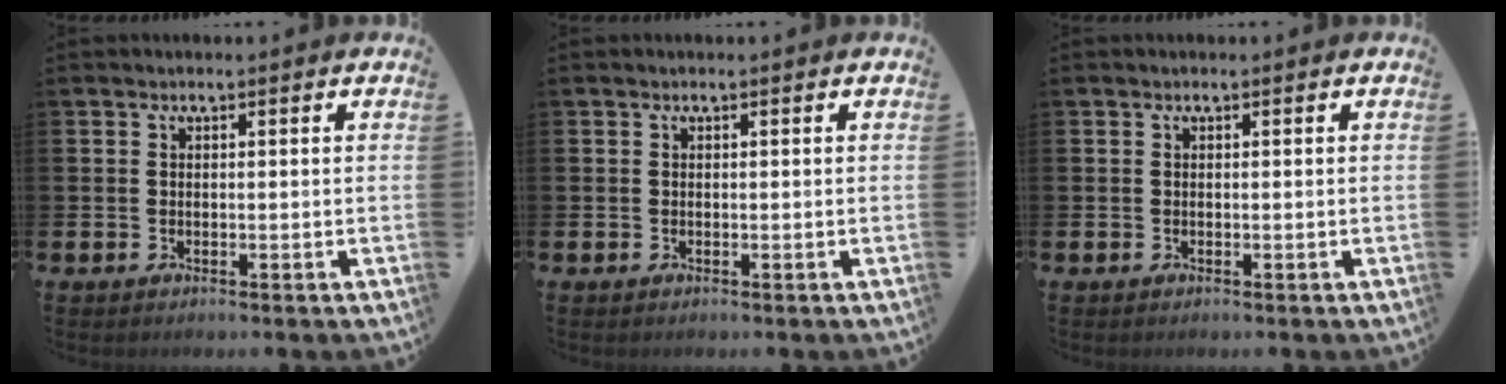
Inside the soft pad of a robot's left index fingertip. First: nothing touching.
{"total": 0.0}
{"total": 0.0}